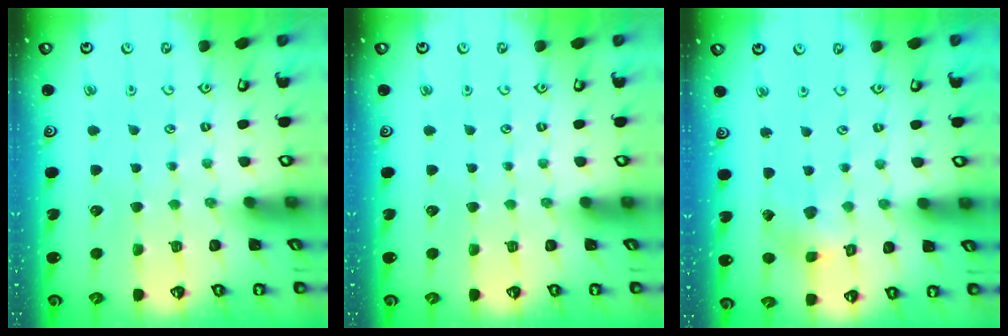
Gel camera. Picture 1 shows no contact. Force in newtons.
{"total": 0.0}
{"total": 2.6, "press": 2.6, "slide": 0.3}